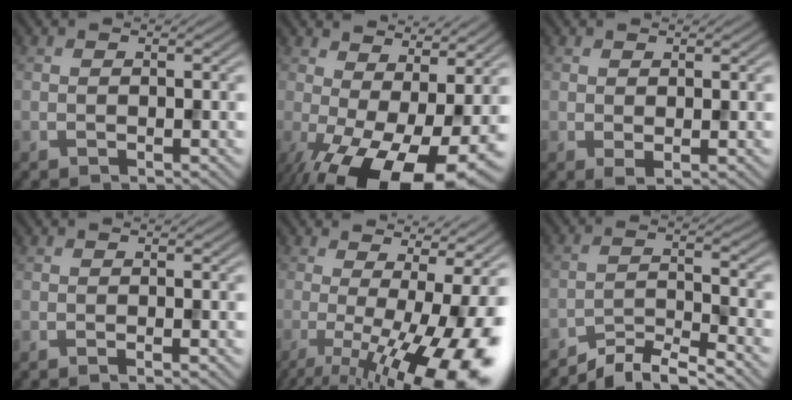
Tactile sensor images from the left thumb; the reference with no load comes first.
{"total": 16.3, "force": [-4.3, 7.0, 14.1], "torque": [-0.238, -0.019, -0.053]}
{"total": 0.9, "force": [0.4, 0.3, 0.8], "torque": [-0.015, -0.002, 0.008]}
{"total": 0.7, "force": [-0.2, 0.0, 0.7], "torque": [-0.012, -0.002, -0.006]}
{"total": 16.6, "force": [-4.2, 4.7, 15.4], "torque": [-0.199, -0.013, -0.055]}
{"total": 4.7, "force": [-4.3, 0.5, 1.8], "torque": [-0.036, 0.001, -0.084]}